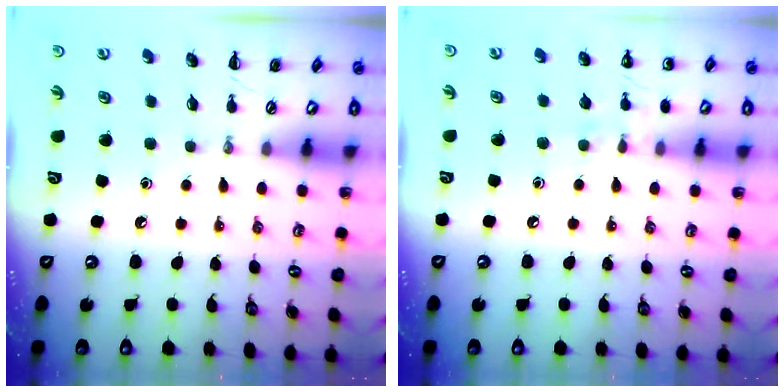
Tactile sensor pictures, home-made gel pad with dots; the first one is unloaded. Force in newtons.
{"total": 5.8, "press": 5.5, "slide": 1.7}